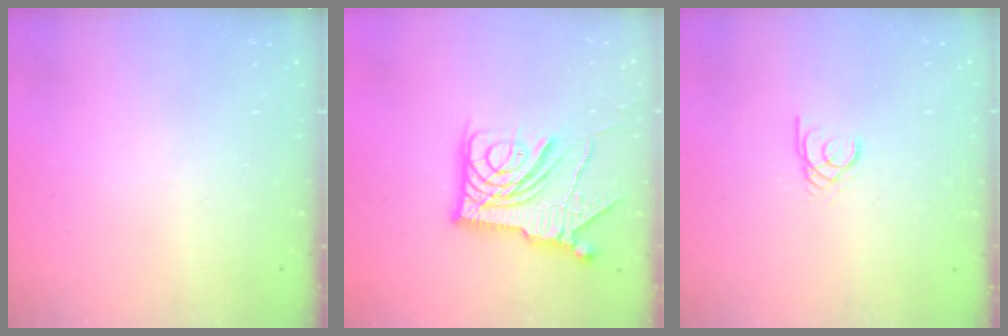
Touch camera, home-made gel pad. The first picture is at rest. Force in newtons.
{"total": 14.3, "press": 14.2, "slide": 1.7}
{"total": 1.8, "press": 1.8, "slide": 0.2}